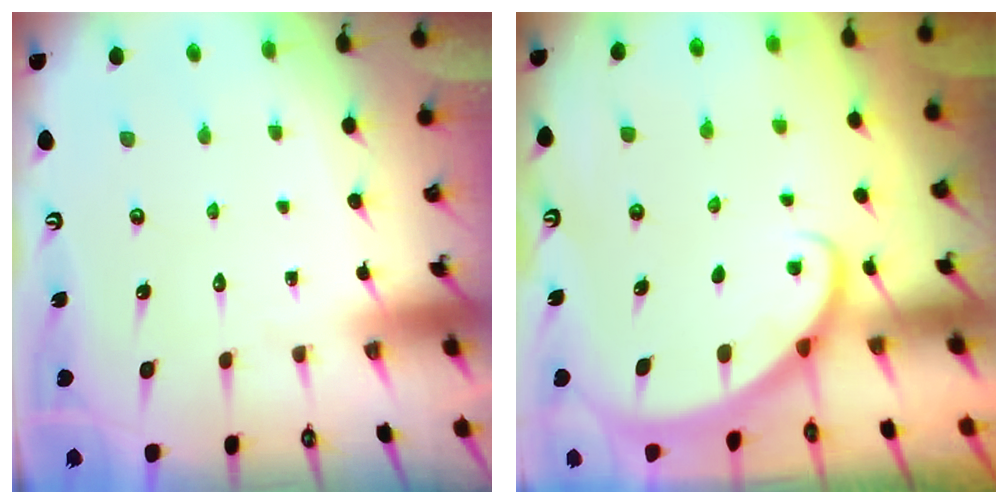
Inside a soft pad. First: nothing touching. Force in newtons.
{"total": 2.1, "press": 2.1, "slide": 0.1}